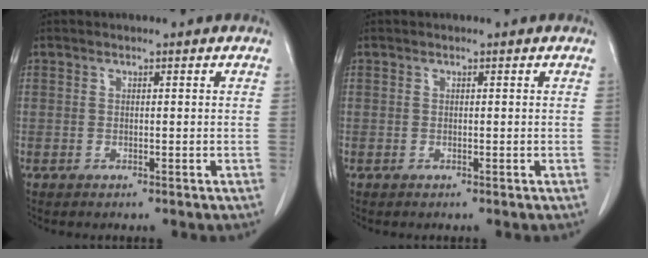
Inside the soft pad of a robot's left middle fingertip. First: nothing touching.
{"total": 0.0}